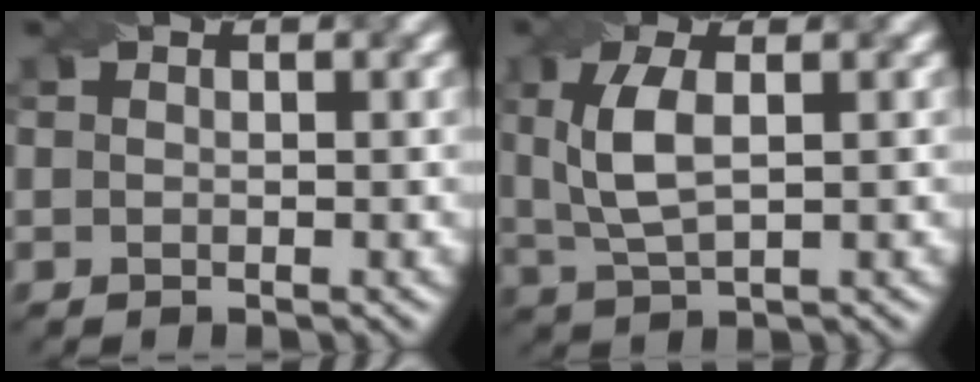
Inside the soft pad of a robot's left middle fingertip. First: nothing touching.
{"total": 4.5, "force": [0.9, 1.8, 4.1], "torque": [-0.094, 0.004, 0.021]}